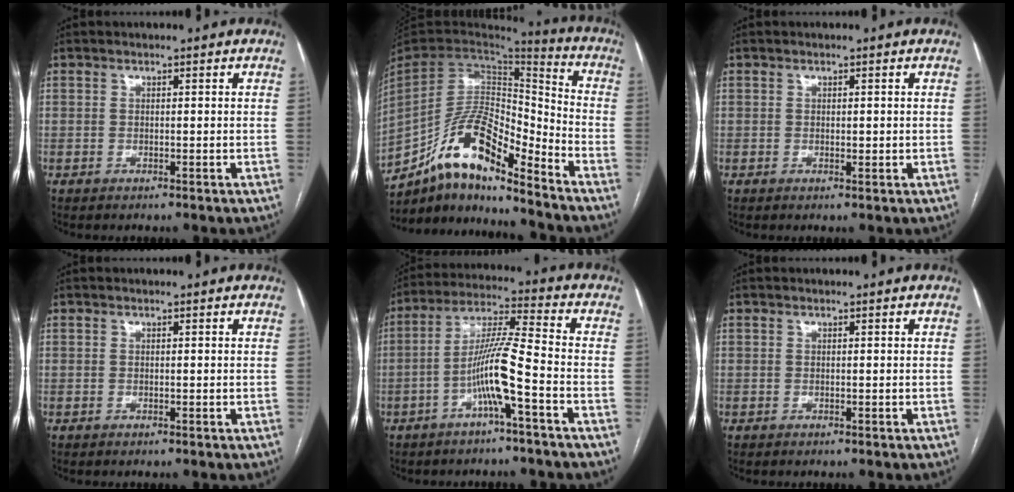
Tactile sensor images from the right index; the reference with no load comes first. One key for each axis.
{"total": 15.6, "fx": -11.5, "fy": 3.7, "fz": 9.8, "tx": -0.182, "ty": 0.030, "tz": -0.207}
{"total": 1.1, "fx": -0.1, "fy": 0.6, "fz": 0.9, "tx": -0.012, "ty": -0.002, "tz": -0.002}
{"total": 0.0}
{"total": 9.6, "fx": -3.9, "fy": -0.3, "fz": 8.8, "tx": -0.171, "ty": 0.018, "tz": -0.074}
{"total": 0.0}